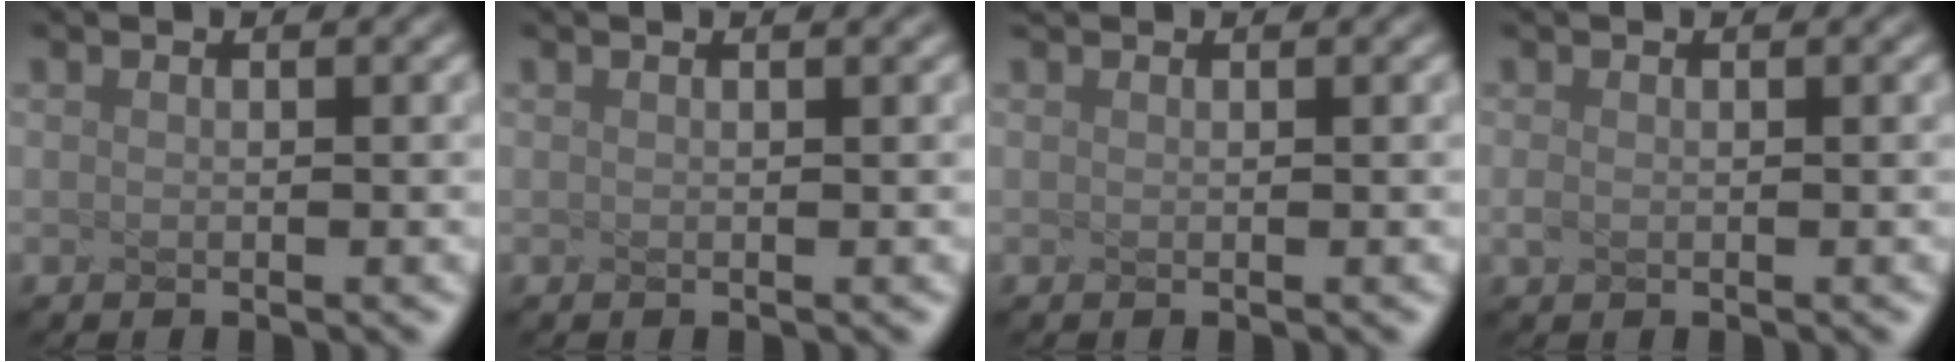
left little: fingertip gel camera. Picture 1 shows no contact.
{"total": 1.3, "force": [0.9, 0.5, 0.7], "torque": [-0.006, 0.017, 0.008]}
{"total": 0.6, "force": [0.6, 0.0, 0.0], "torque": [-0.004, 0.007, 0.009]}
{"total": 0.7, "force": [-0.4, -0.4, -0.3], "torque": [-0.012, -0.008, 0.007]}